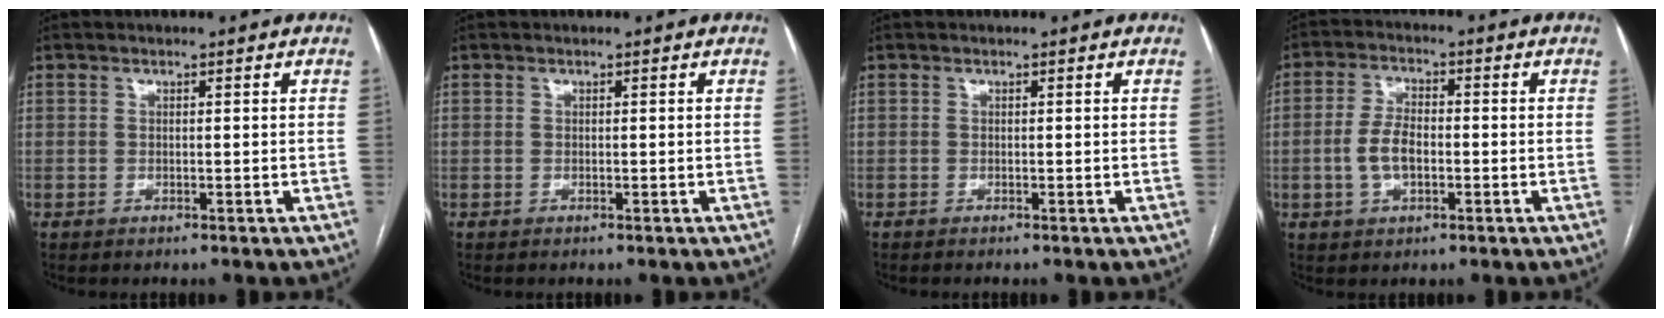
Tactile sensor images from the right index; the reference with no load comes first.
{"total": 0.0}
{"total": 0.0}
{"total": 5.5, "force": [-1.0, 2.8, 4.6], "torque": [-0.103, 0.010, -0.017]}